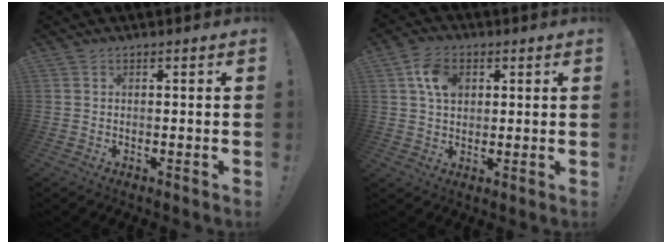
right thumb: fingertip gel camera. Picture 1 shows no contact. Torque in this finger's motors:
{"motor_torque": [0.01, 0.12, 0.14, 0.12, 0.07]}